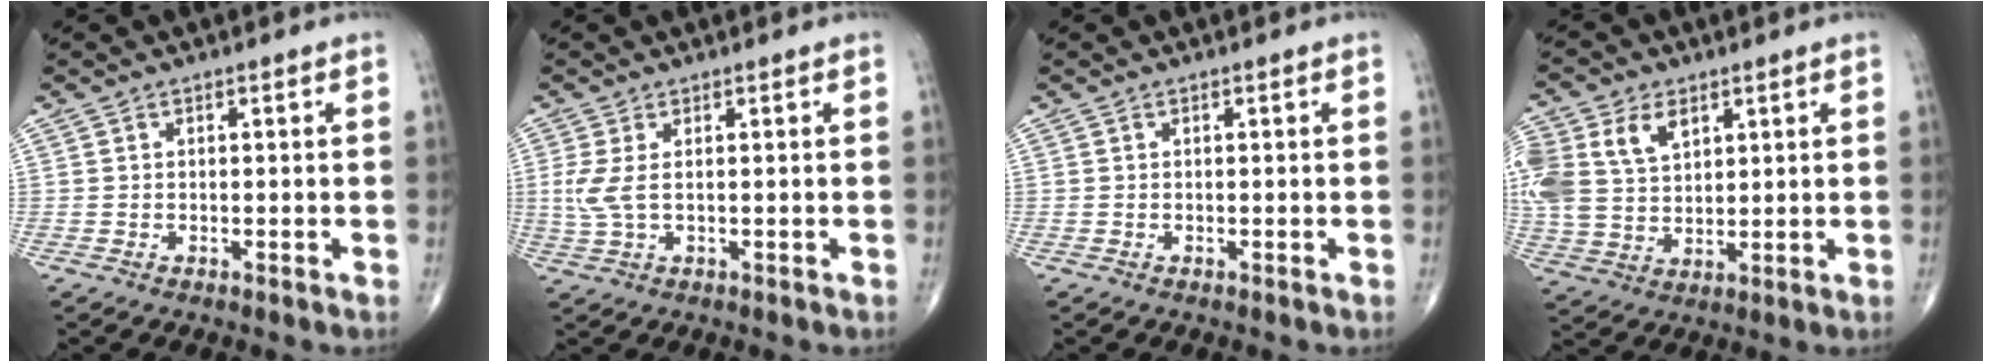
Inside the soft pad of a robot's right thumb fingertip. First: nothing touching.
{"total": 3.8, "force": [0.4, 1.4, 3.5], "torque": [-0.102, 0.000, 0.013]}
{"total": 0.0}
{"total": 16.3, "force": [6.1, 11.3, 10.0], "torque": [-0.237, 0.006, 0.122]}